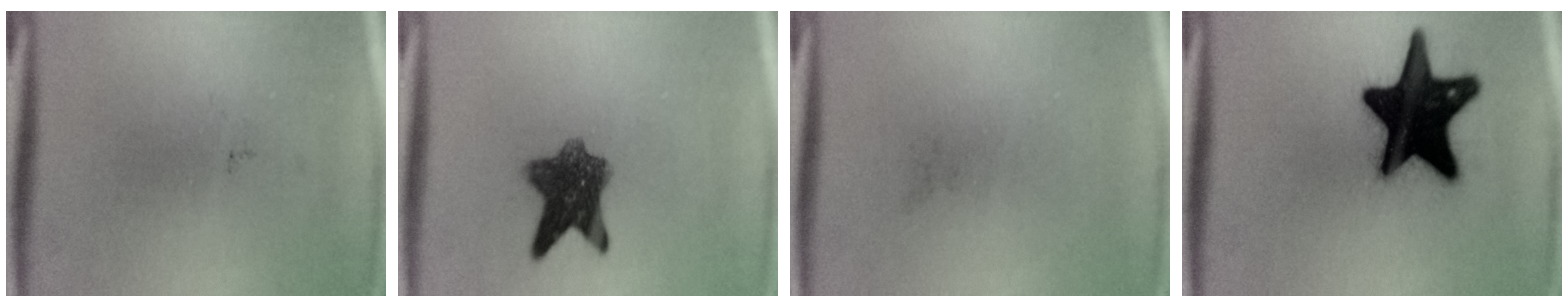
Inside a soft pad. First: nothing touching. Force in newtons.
{"total": 7.9}
{"total": 0.0}
{"total": 20.2}